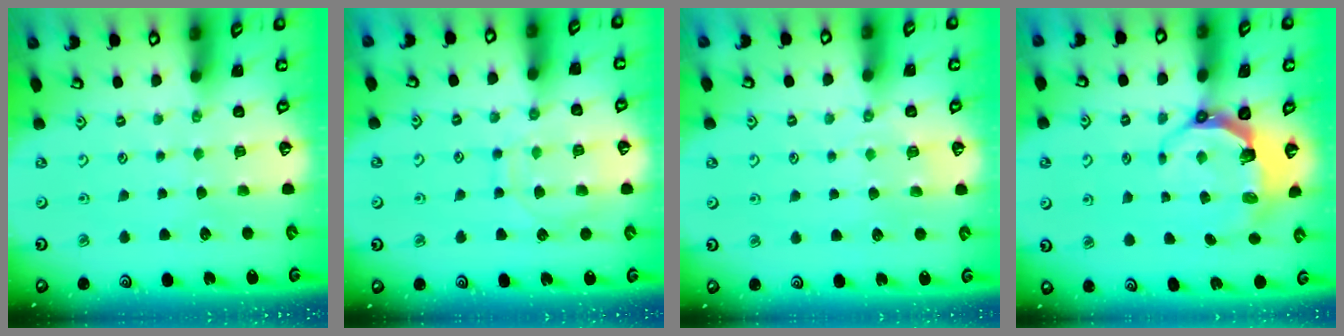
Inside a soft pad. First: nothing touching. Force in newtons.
{"total": 10.1, "press": 10.1, "slide": 1.0}
{"total": 3.8, "press": 3.6, "slide": 0.9}
{"total": 6.0, "press": 4.6, "slide": 3.9}